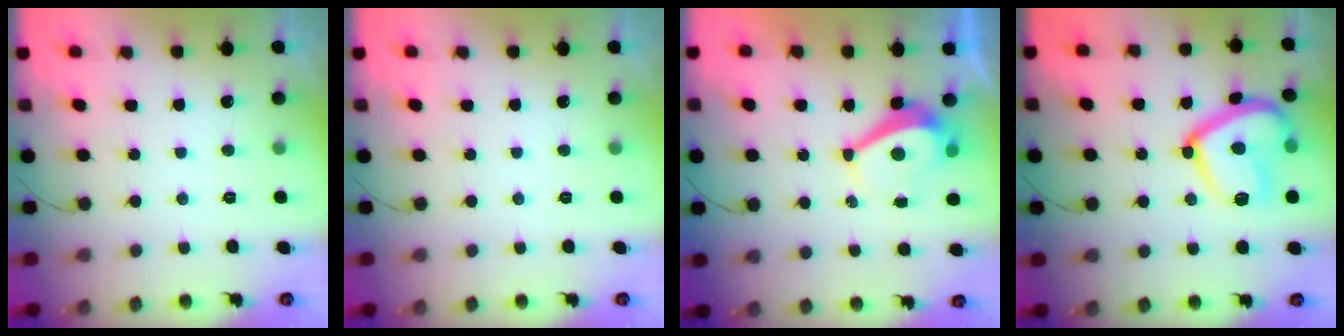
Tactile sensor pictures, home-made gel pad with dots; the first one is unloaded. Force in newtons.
{"total": 0.0}
{"total": 5.3, "press": 5.2, "slide": 0.7}
{"total": 17.2, "press": 17.1, "slide": 1.4}